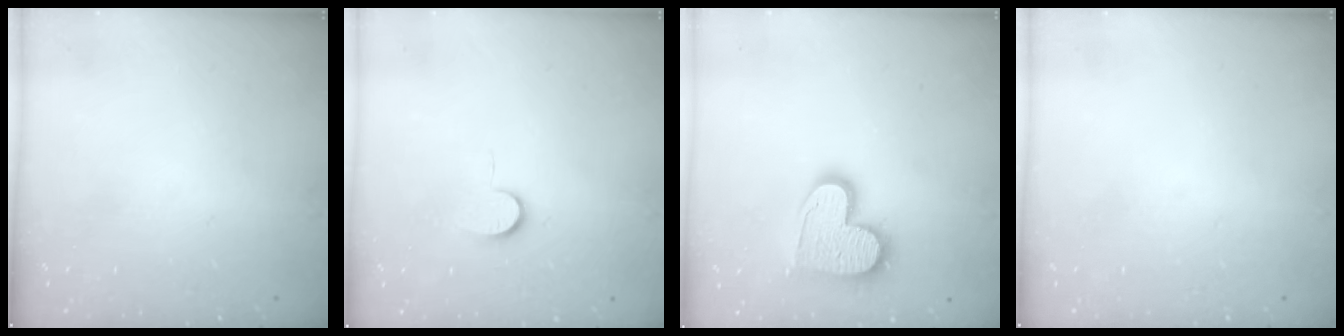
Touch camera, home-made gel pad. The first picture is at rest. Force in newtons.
{"total": 6.6, "press": 6.6, "slide": 0.7}
{"total": 14.5, "press": 14.5, "slide": 1.0}
{"total": 0.0}